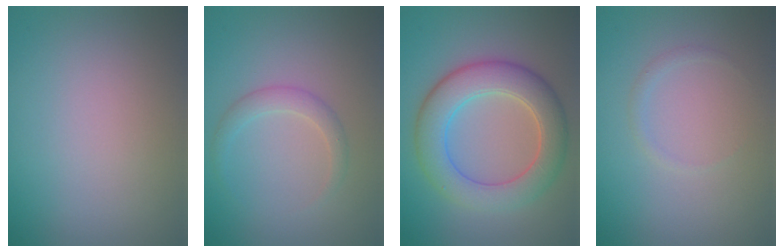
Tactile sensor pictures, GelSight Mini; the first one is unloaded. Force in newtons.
{"total": 1.7, "press": 1.7, "slide": 0.1}
{"total": 6.8, "press": 6.8, "slide": 0.2}
{"total": 0.7, "press": 0.7, "slide": 0.1}